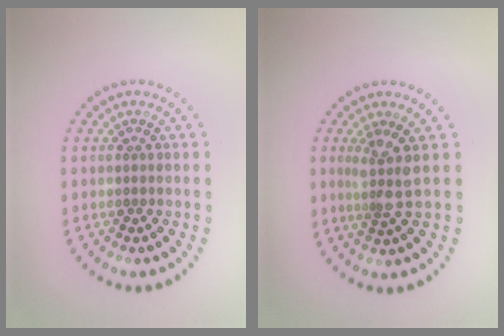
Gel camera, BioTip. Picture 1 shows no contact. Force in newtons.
{"total": 2.6, "press": 1.9, "slide": 1.8}